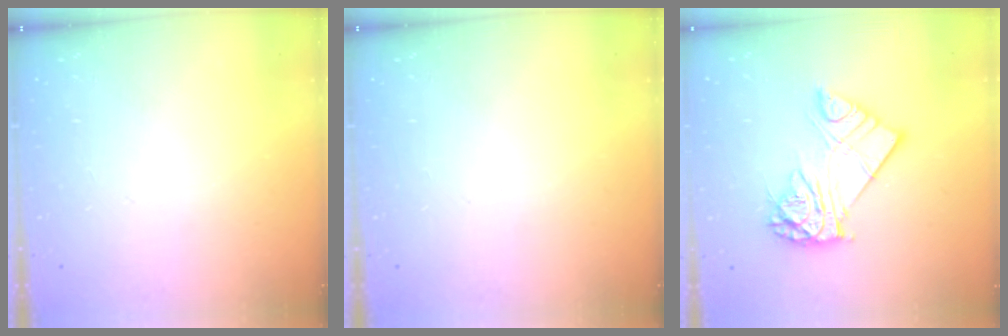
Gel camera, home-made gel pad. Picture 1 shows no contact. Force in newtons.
{"total": 0.0}
{"total": 12.0, "press": 12.0, "slide": 1.4}